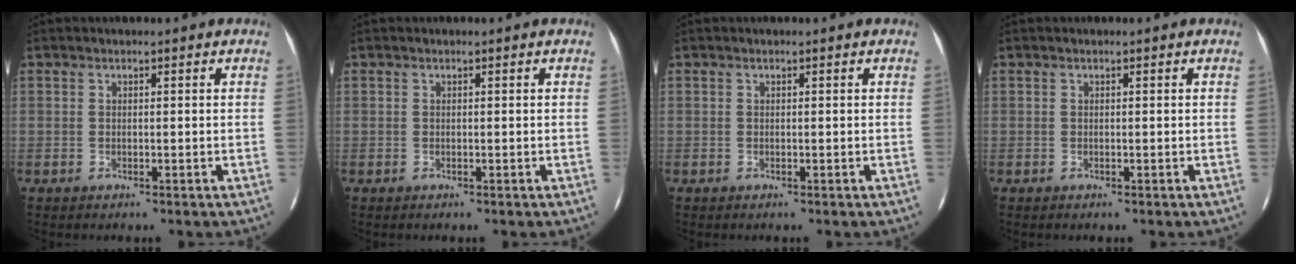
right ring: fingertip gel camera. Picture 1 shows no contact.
{"total": 0.0}
{"total": 0.0}
{"total": 0.0}